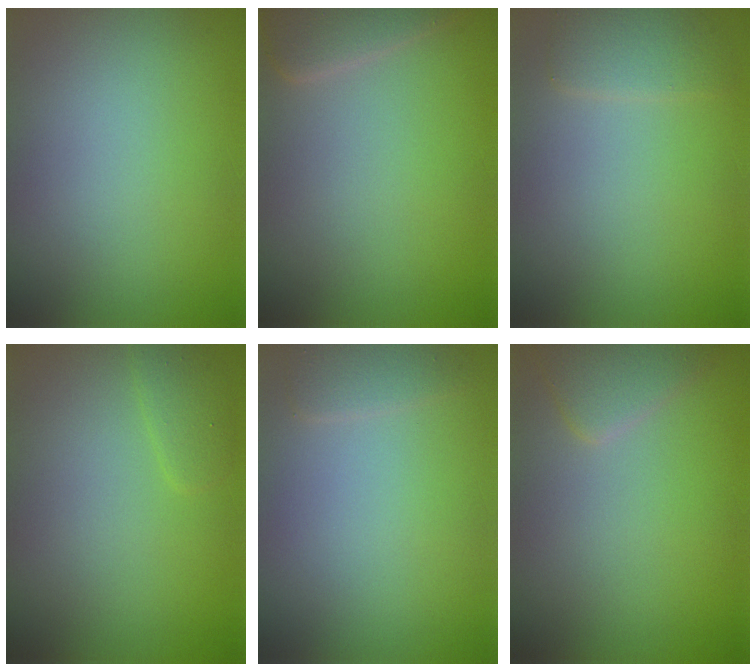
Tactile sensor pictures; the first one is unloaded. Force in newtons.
{"total": 2.8, "press": 2.8, "slide": 0.2}
{"total": 2.0, "press": 2.0, "slide": 0.1}
{"total": 1.3, "press": 1.3, "slide": 0.2}
{"total": 1.5, "press": 1.4, "slide": 0.1}
{"total": 2.3, "press": 2.3, "slide": 0.1}